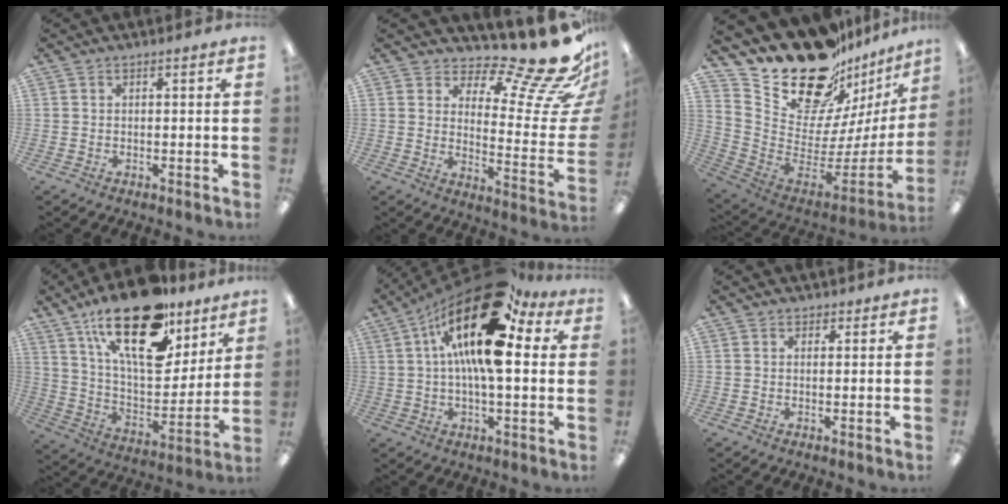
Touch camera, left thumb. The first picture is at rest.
{"total": 18.4, "force": [14.4, 4.4, 10.6], "torque": [-0.139, -0.127, 0.227]}
{"total": 23.8, "force": [18.8, 10.9, 9.7], "torque": [-0.160, -0.148, 0.351]}
{"total": 25.7, "force": [16.2, 11.1, 16.5], "torque": [-0.270, -0.095, 0.280]}
{"total": 22.2, "force": [8.8, 8.7, 18.4], "torque": [-0.313, -0.044, 0.135]}
{"total": 1.0, "force": [0.8, 0.7, 0.1], "torque": [0.006, -0.001, 0.013]}